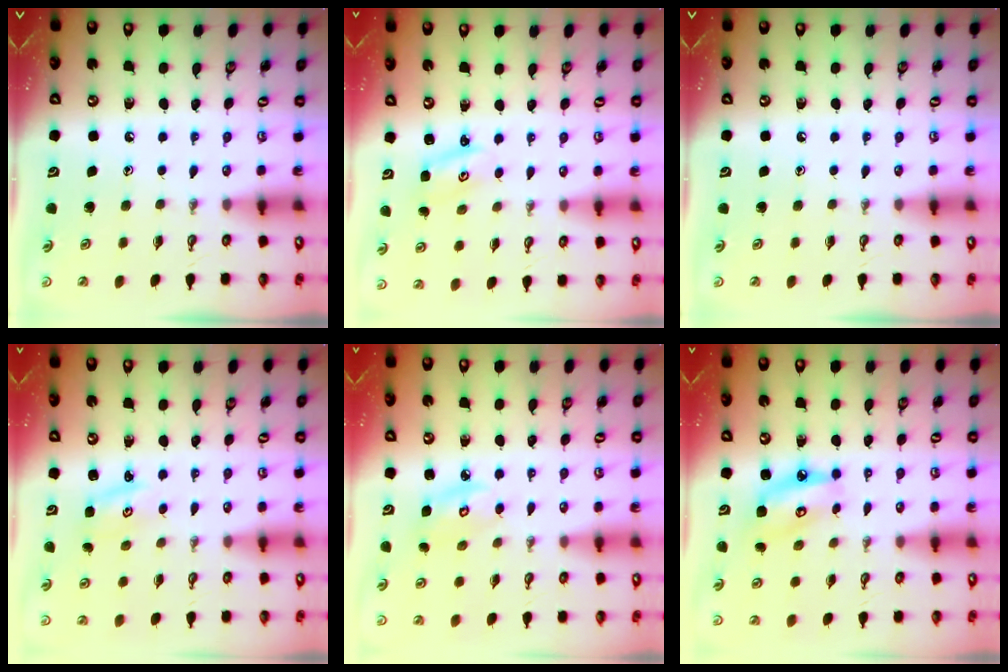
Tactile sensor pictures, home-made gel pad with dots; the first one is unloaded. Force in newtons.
{"total": 2.2, "press": 2.2, "slide": 0.2}
{"total": 0.0}
{"total": 1.5, "press": 1.5, "slide": 0.1}
{"total": 4.8, "press": 4.7, "slide": 0.2}
{"total": 7.9, "press": 7.9, "slide": 0.8}